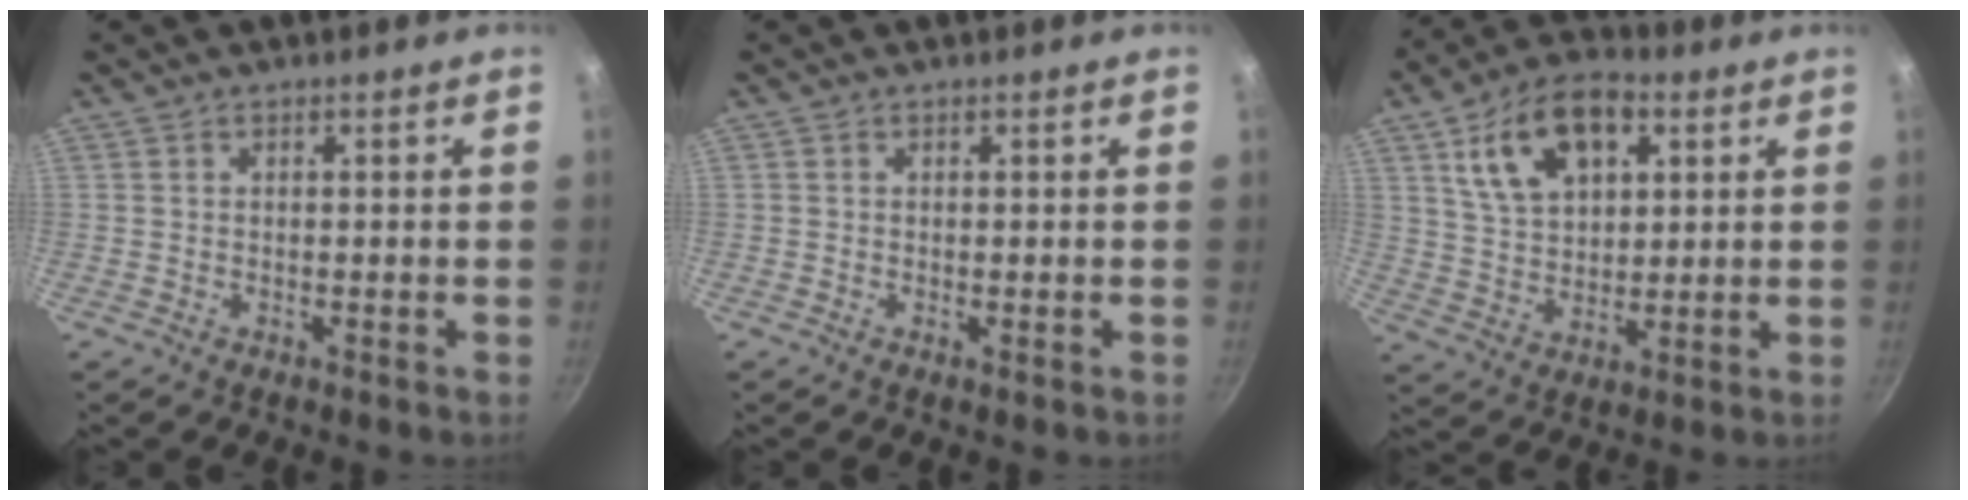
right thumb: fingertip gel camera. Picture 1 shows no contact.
{"total": 0.0}
{"total": 15.4, "force": [6.0, 9.3, 10.7], "torque": [-0.158, -0.004, 0.104]}